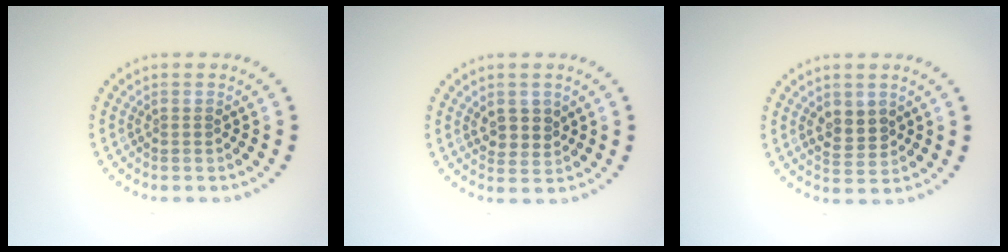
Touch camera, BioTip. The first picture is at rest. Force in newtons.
{"total": 2.4, "press": 2.2, "slide": 1.0}
{"total": 2.5, "press": 2.4, "slide": 0.6}